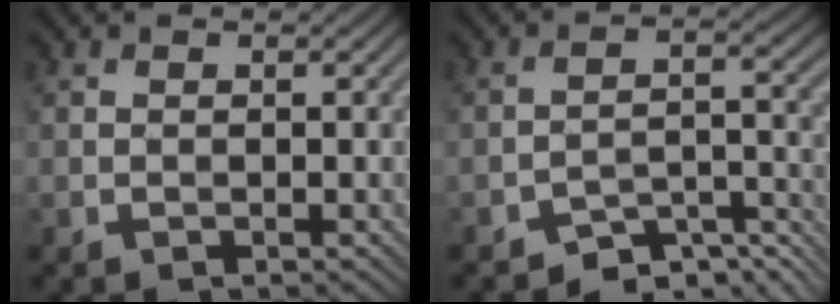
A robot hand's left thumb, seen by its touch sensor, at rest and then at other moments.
{"total": 6.0, "force": [-5.1, 1.7, 2.5], "torque": [-0.034, -0.001, -0.083]}